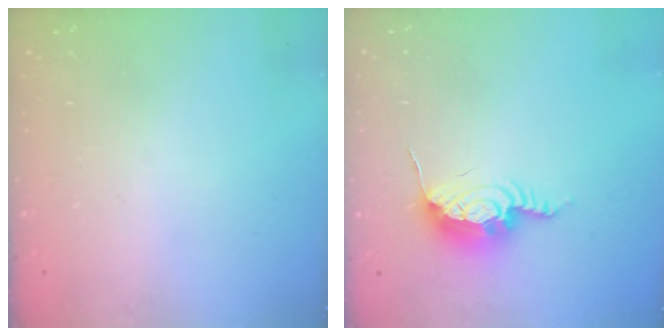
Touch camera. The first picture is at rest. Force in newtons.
{"total": 11.0, "press": 11.0, "slide": 1.0}